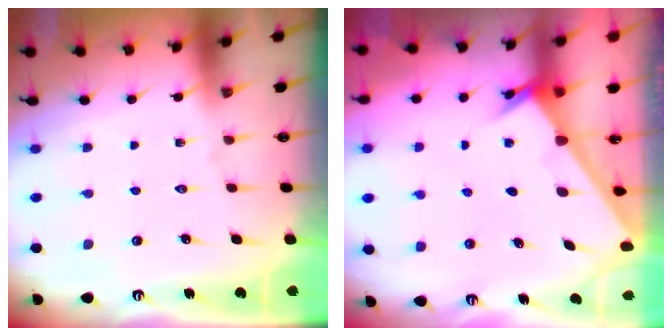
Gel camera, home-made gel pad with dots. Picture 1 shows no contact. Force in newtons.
{"total": 2.4, "press": 2.4, "slide": 0.2}